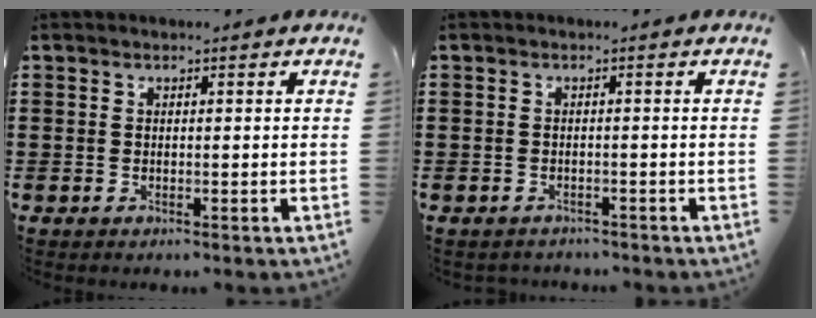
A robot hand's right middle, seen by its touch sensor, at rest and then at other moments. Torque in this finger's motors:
{"motor_torque": [-0.04, -0.08, -0.01, -0.02]}